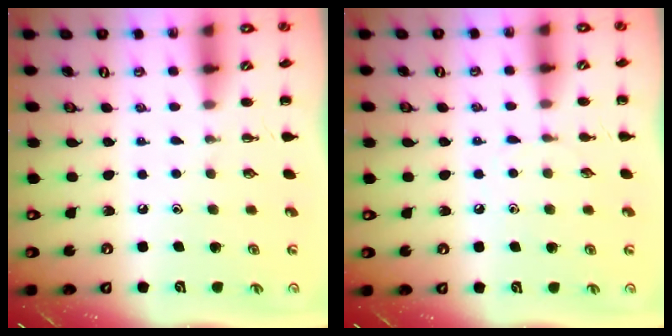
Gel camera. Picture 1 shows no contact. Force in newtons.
{"total": 4.0, "press": 3.8, "slide": 1.4}